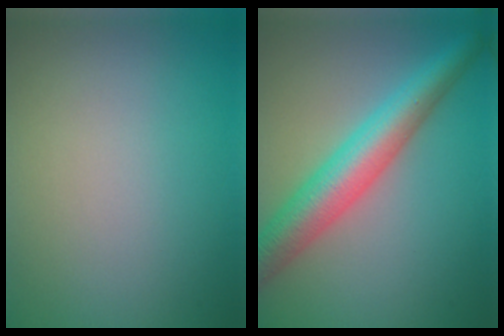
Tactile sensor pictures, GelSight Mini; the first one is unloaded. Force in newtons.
{"total": 6.6, "press": 6.6, "slide": 0.1}